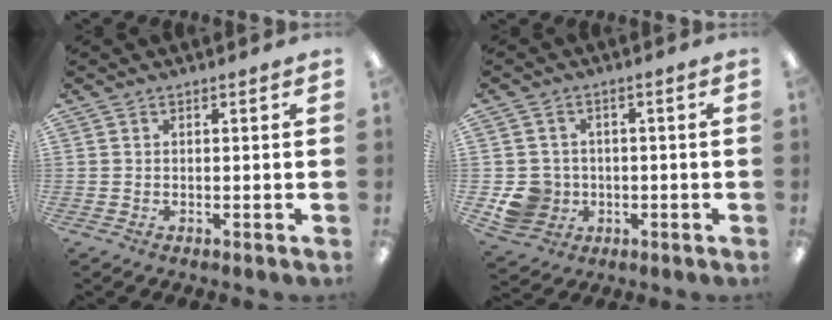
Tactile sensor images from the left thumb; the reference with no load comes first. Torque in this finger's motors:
{"motor_torque": [-0.05, 0.07, -0.02, -0.04, 0.01]}